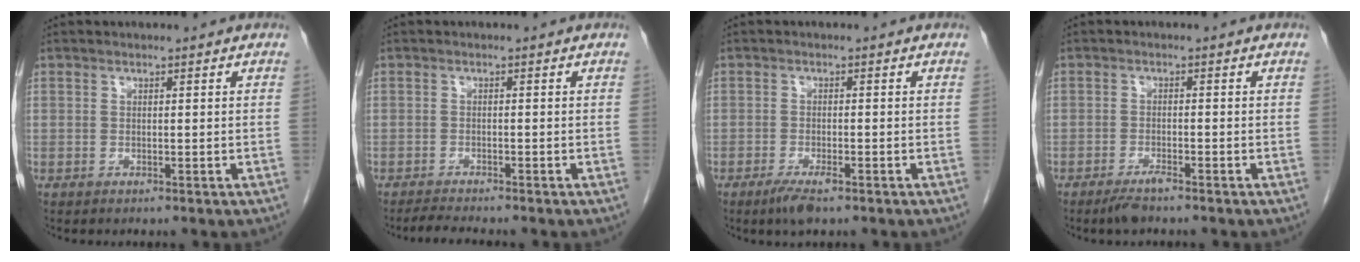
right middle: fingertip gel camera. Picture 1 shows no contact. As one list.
[{"total": 2.7, "force": [-2.6, -0.2, 0.9], "torque": [-0.026, -0.014, -0.043]}, {"total": 3.3, "force": [-2.2, 0.6, 2.4], "torque": [-0.047, -0.005, -0.038]}, {"total": 2.7, "force": [-2.2, 0.2, 1.6], "torque": [-0.036, -0.005, -0.041]}]